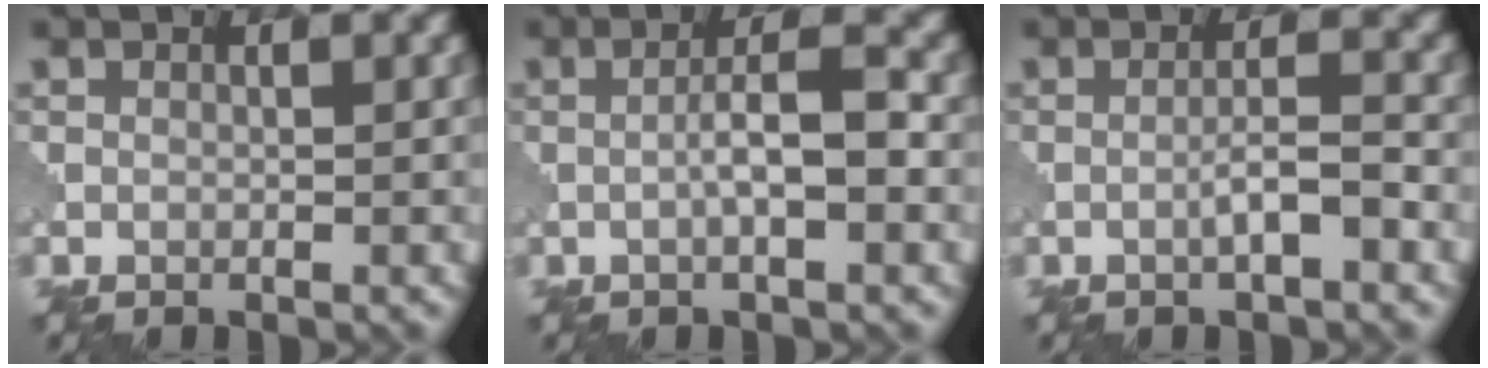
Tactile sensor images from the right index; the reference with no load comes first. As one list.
[{"total": 3.8, "force": [-0.6, 0.7, 3.7], "torque": [-0.065, 0.007, -0.015]}, {"total": 2.5, "force": [-1.0, 0.2, 2.3], "torque": [-0.039, 0.009, -0.019]}]